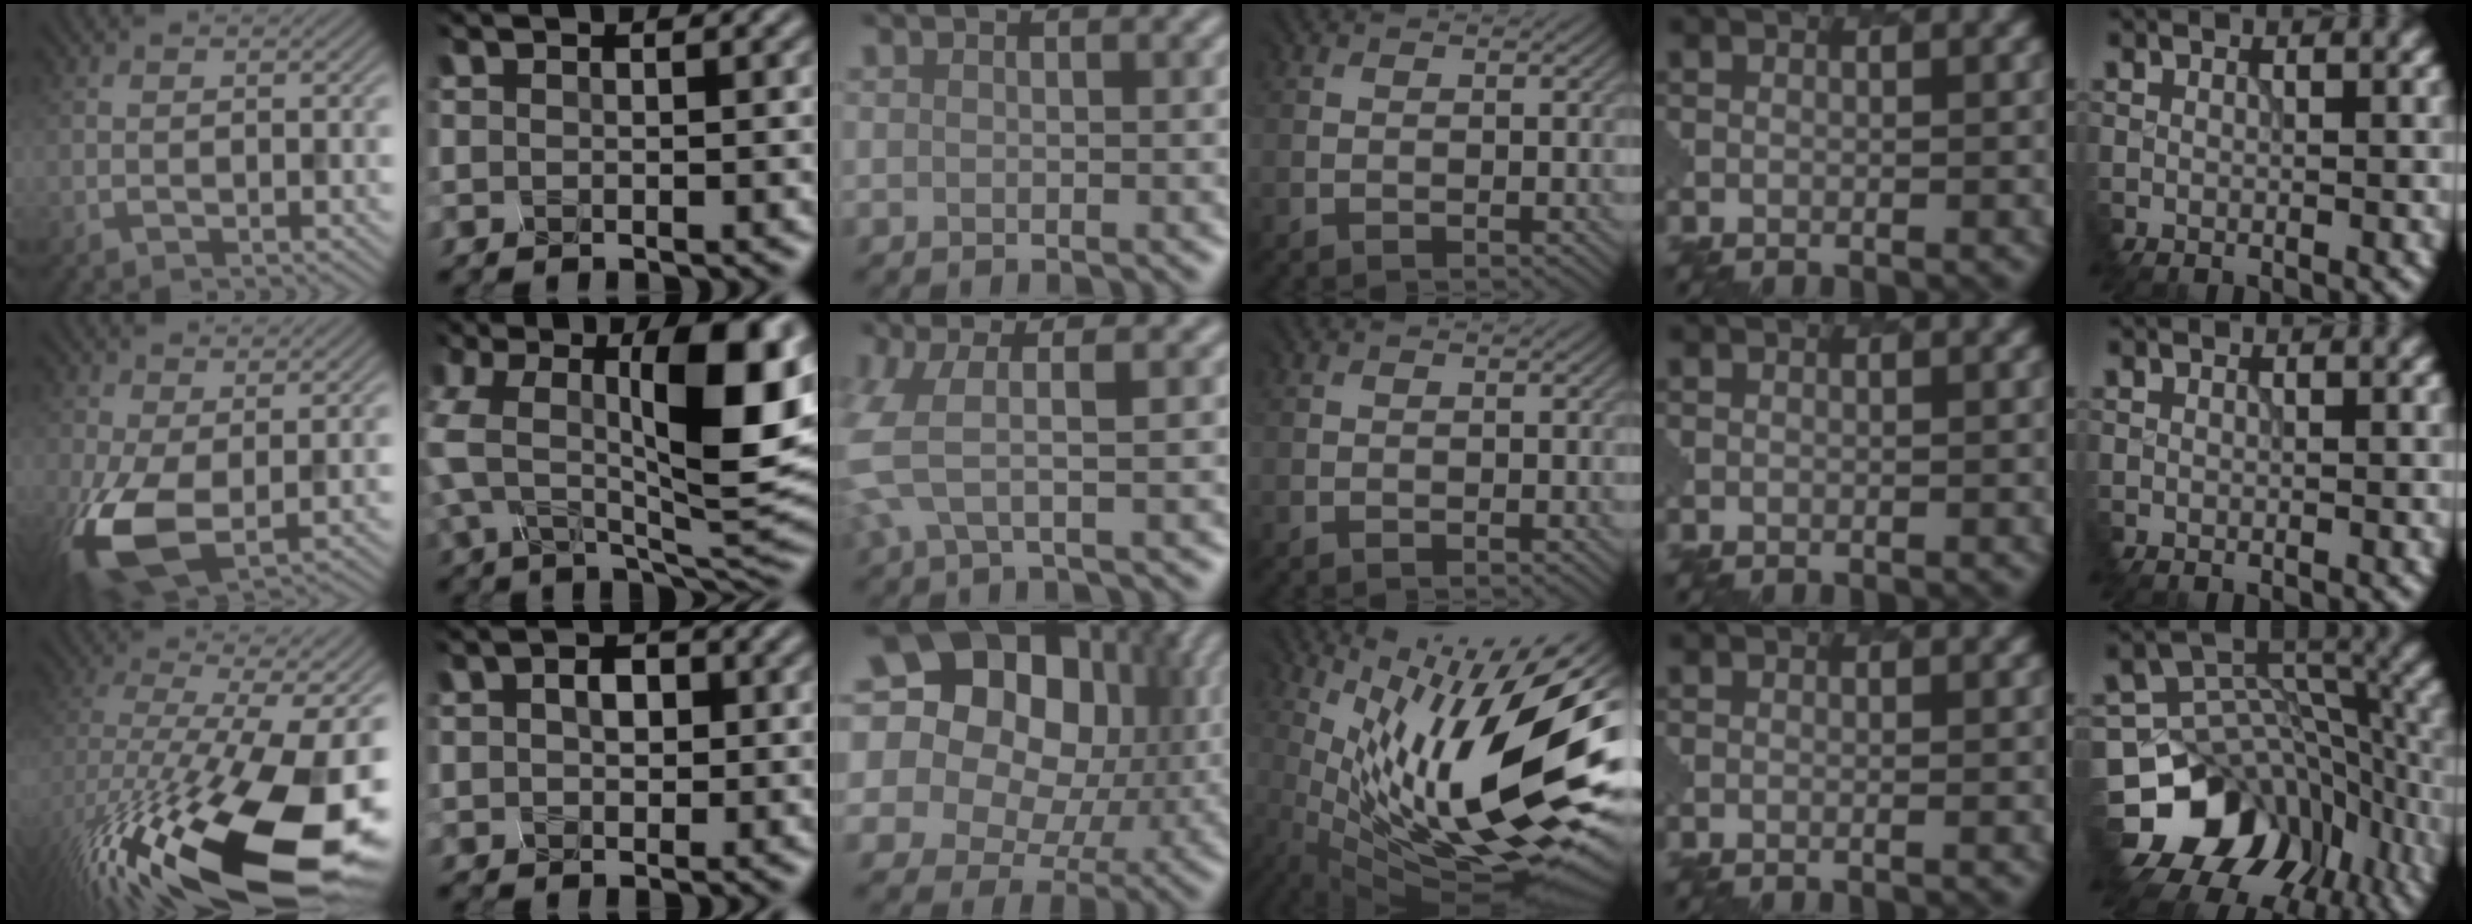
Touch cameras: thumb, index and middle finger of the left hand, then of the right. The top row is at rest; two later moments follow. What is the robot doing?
{"motion": "disassemble", "object": "battery cover"}